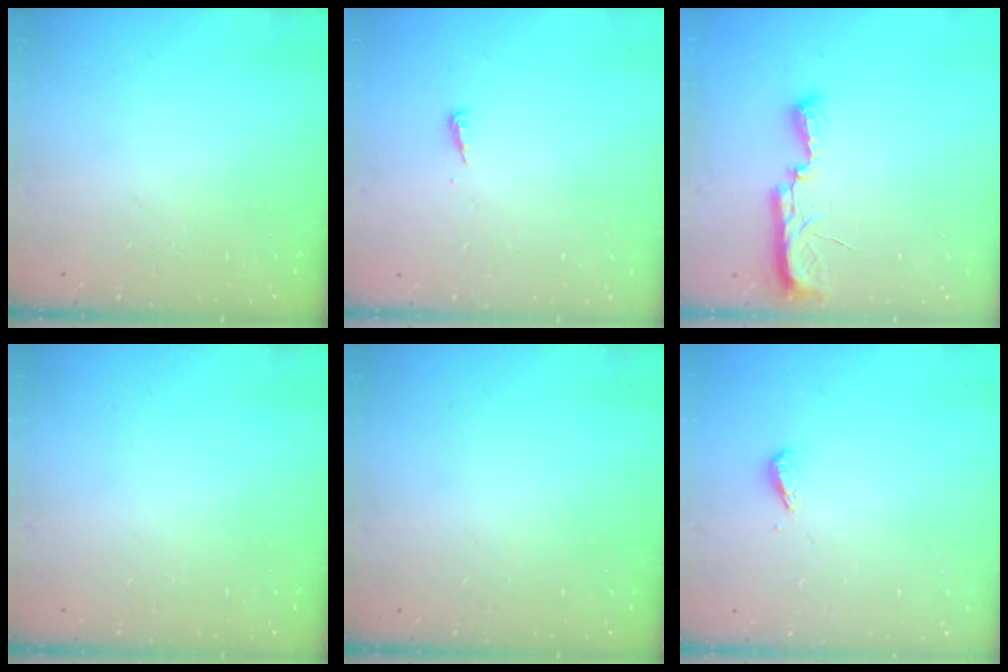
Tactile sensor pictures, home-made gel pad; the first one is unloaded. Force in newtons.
{"total": 4.0, "press": 4.0, "slide": 0.5}
{"total": 9.4, "press": 8.3, "slide": 4.5}
{"total": 0.0}
{"total": 0.0}
{"total": 2.7, "press": 2.7, "slide": 0.6}